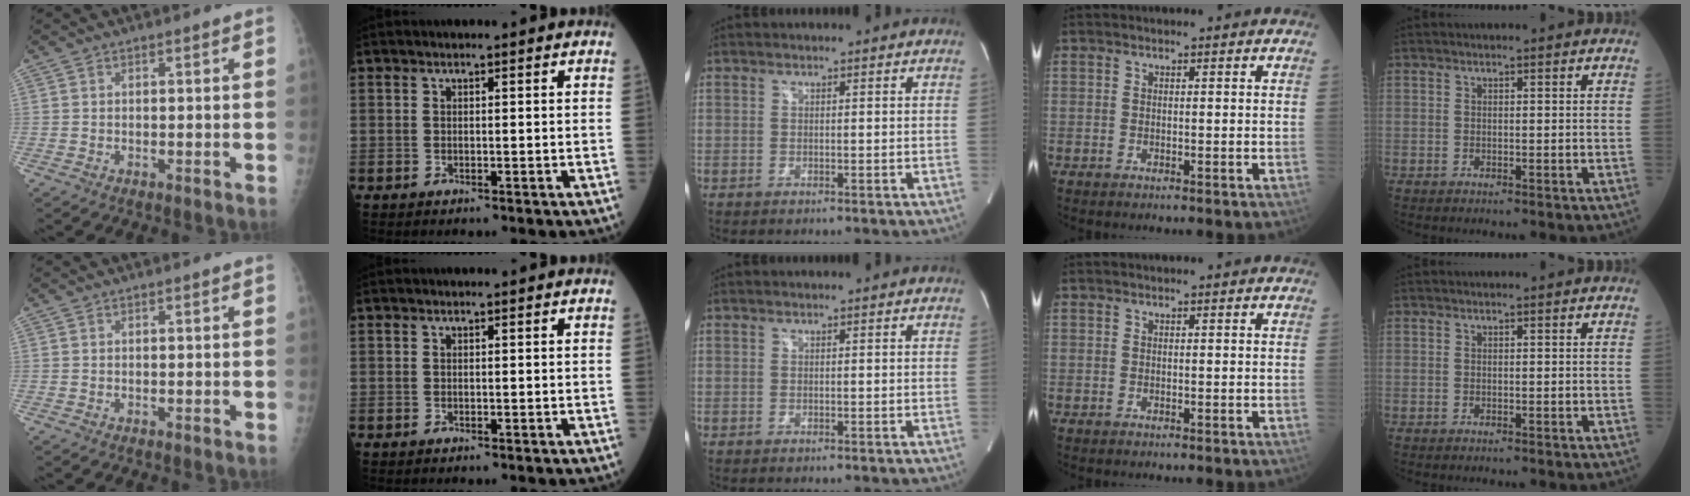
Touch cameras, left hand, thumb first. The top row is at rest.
{}